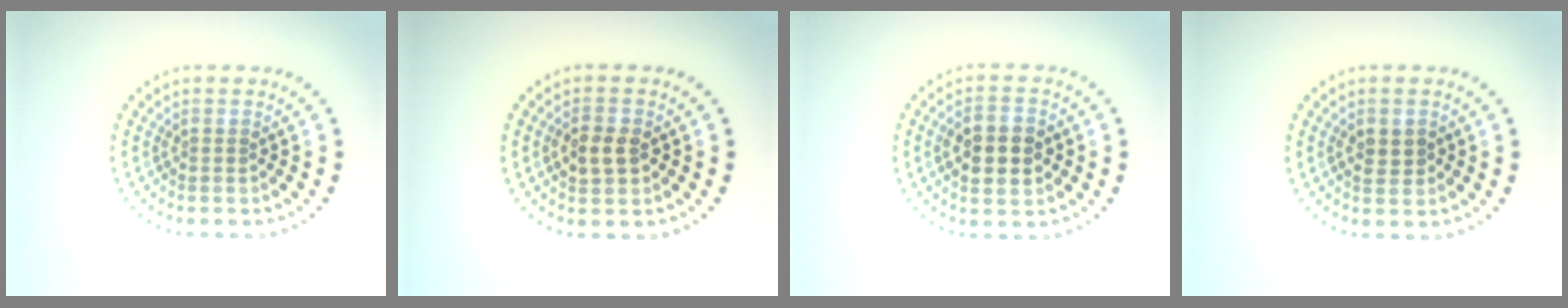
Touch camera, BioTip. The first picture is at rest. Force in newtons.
{"total": 2.6, "press": 2.6, "slide": 0.0}
{"total": 4.6, "press": 4.6, "slide": 0.1}
{"total": 1.6, "press": 1.6, "slide": 0.1}